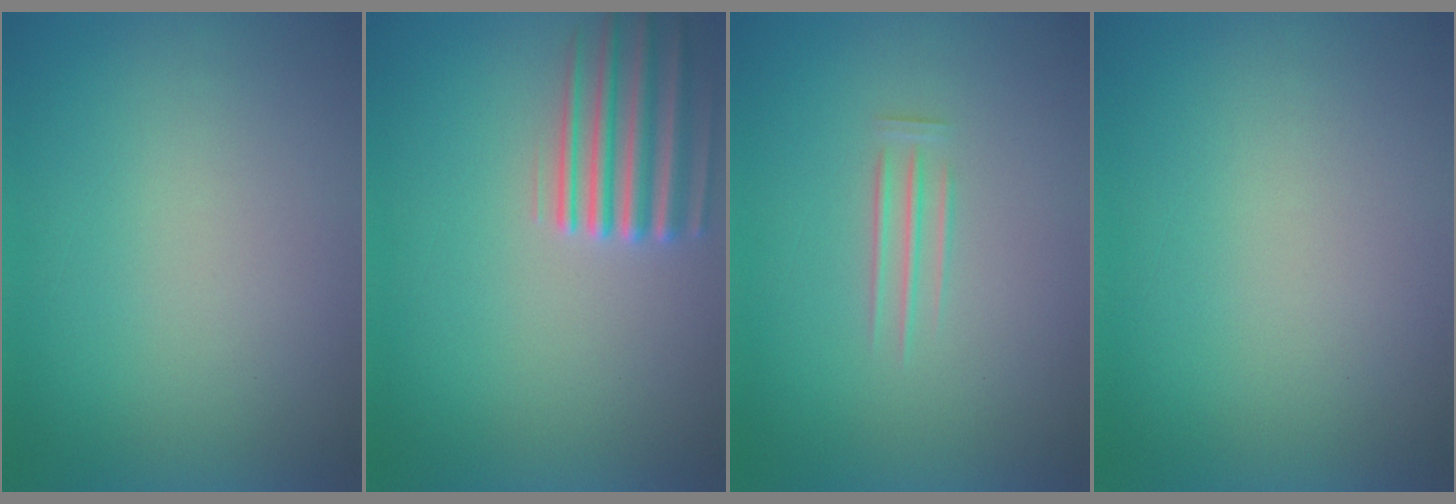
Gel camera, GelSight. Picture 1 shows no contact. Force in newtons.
{"total": 4.1}
{"total": 1.9}
{"total": 0.0}